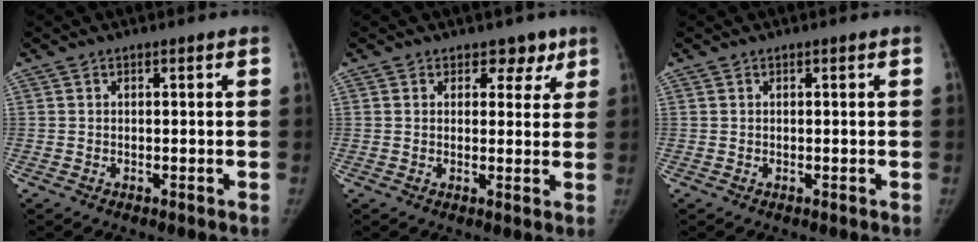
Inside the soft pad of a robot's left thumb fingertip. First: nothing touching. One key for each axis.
{"total": 4.0, "fx": 2.6, "fy": 2.8, "fz": 1.2, "tx": 0.018, "ty": -0.010, "tz": 0.031}
{"total": 0.0}